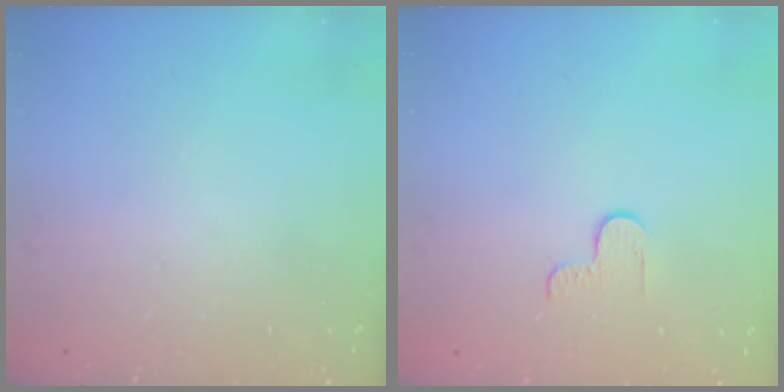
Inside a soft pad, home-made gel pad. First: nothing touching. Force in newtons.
{"total": 2.7, "press": 2.6, "slide": 0.4}